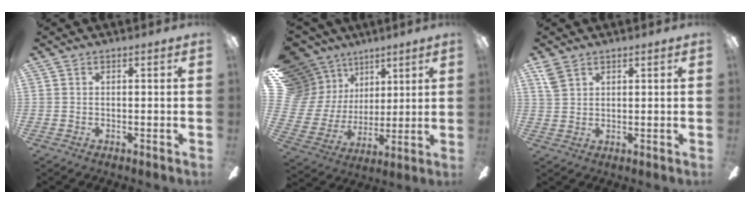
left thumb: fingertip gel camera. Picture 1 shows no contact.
{"total": 13.8, "force": [7.7, 11.0, 3.3], "torque": [-0.100, -0.061, 0.165]}
{"total": 3.8, "force": [2.5, 2.3, 1.5], "torque": [-0.028, -0.001, 0.048]}